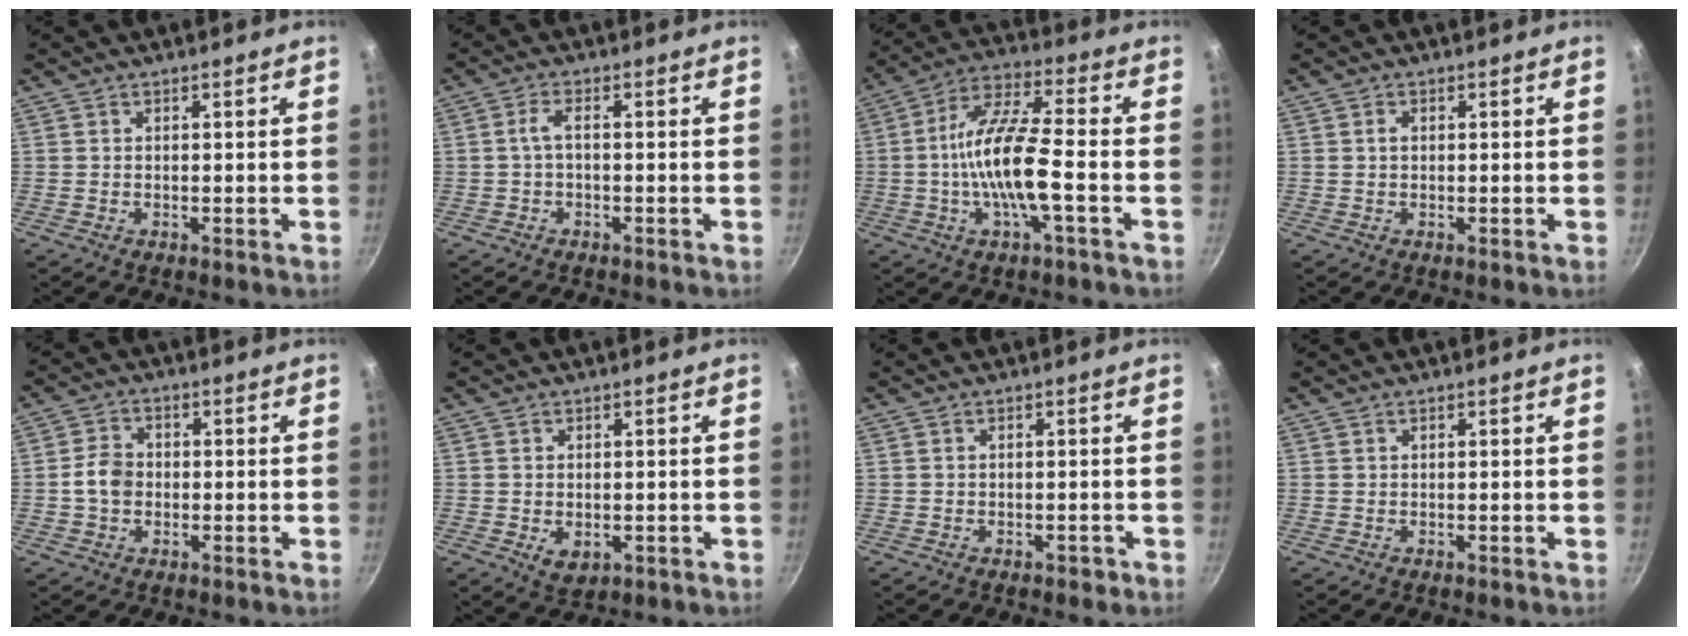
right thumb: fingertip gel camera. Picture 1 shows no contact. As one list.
[{"total": 2.6, "force": [-0.6, 1.0, 2.3], "torque": [-0.055, 0.015, -0.014]}, {"total": 13.8, "force": [-2.7, 3.5, 13.1], "torque": [-0.251, 0.032, -0.064]}, {"total": 1.1, "force": [0.1, 0.8, 0.7], "torque": [-0.012, 0.004, 0.001]}, {"total": 5.1, "force": [-0.8, 4.0, 3.0], "torque": [-0.041, 0.018, -0.022]}, {"total": 4.0, "force": [-0.7, 2.7, 2.8], "torque": [-0.043, -0.010, -0.006]}, {"total": 1.3, "force": [-0.8, 0.8, 0.6], "torque": [-0.002, 0.013, -0.003]}, {"total": 0.0}]